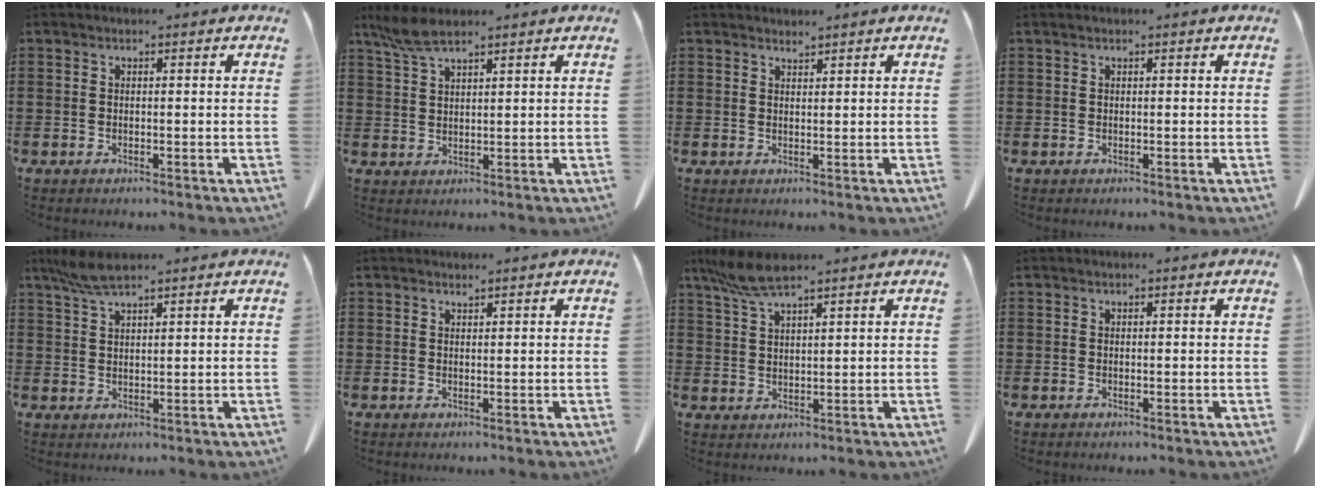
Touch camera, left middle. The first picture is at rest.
{"total": 4.5, "force": [3.3, 0.9, 2.9], "torque": [-0.073, -0.004, 0.059]}
{"total": 1.3, "force": [1.3, 0.0, 0.1], "torque": [-0.004, 0.000, 0.025]}
{"total": 0.0}
{"total": 4.4, "force": [3.2, 0.7, 2.9], "torque": [-0.065, 0.000, 0.060]}
{"total": 0.8, "force": [0.8, 0.0, 0.1], "torque": [-0.005, -0.002, 0.017]}
{"total": 5.9, "force": [4.3, 0.9, 3.9], "torque": [-0.094, -0.005, 0.078]}
{"total": 0.0}